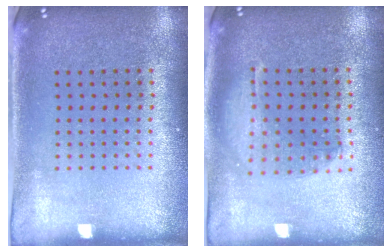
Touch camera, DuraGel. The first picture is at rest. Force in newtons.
{"total": 1.4, "press": 1.3, "slide": 0.4}